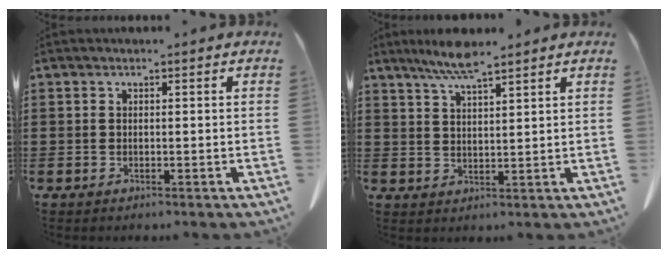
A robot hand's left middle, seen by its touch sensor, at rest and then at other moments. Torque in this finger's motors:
{"motor_torque": [1.17, -0.97, 0.15, 0.07]}